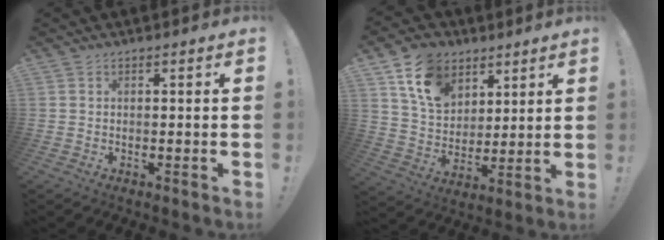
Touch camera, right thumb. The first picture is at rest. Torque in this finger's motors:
{"motor_torque": [0.89, 0.91, 0.11, 0.12, 0.05]}